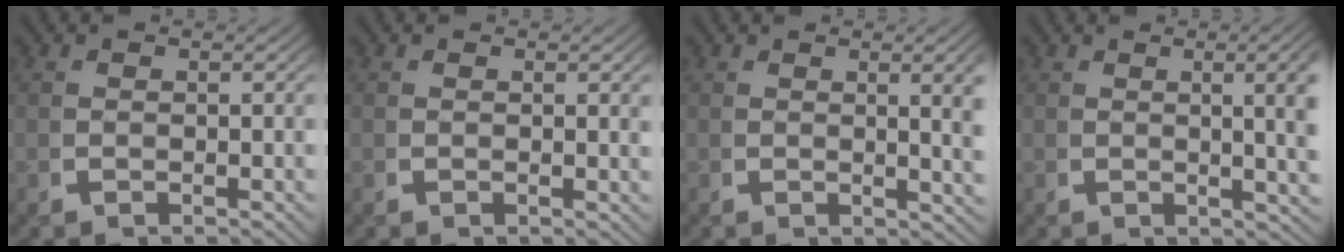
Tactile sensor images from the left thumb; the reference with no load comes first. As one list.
[{"total": 0.8, "force": [0.4, 0.1, 0.7], "torque": [-0.014, -0.002, 0.006]}, {"total": 3.8, "force": [0.8, 0.8, 3.6], "torque": [-0.044, -0.003, 0.014]}, {"total": 6.0, "force": [0.9, 1.9, 5.7], "torque": [-0.062, 0.006, 0.010]}]